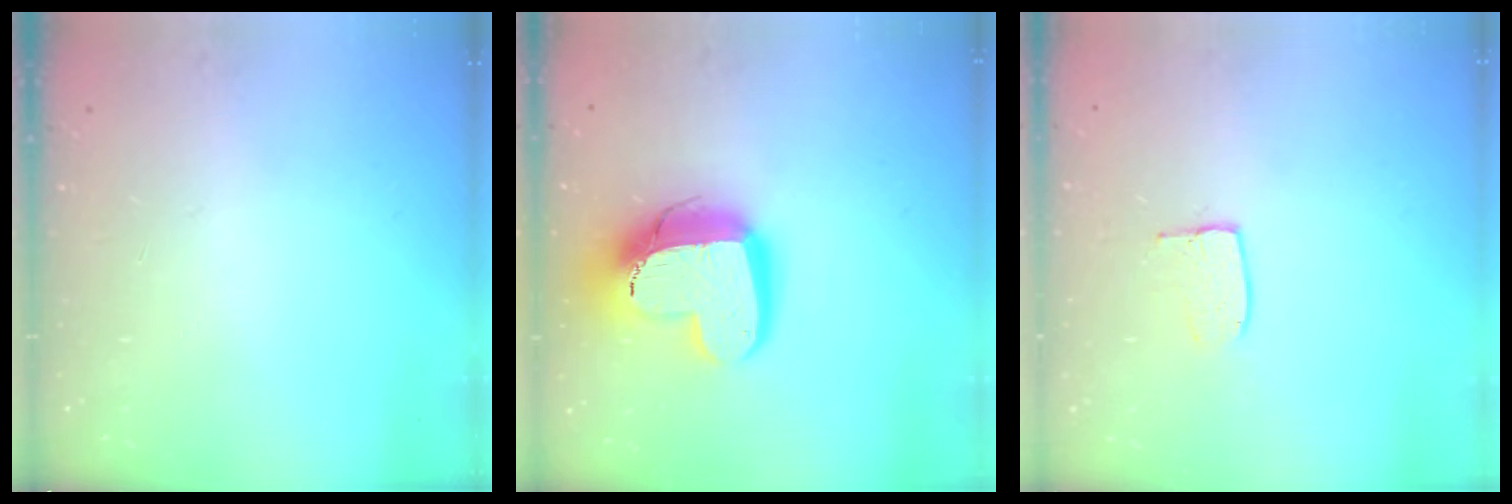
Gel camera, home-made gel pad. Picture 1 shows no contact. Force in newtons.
{"total": 16.6, "press": 16.5, "slide": 1.6}
{"total": 6.3, "press": 6.3, "slide": 0.4}